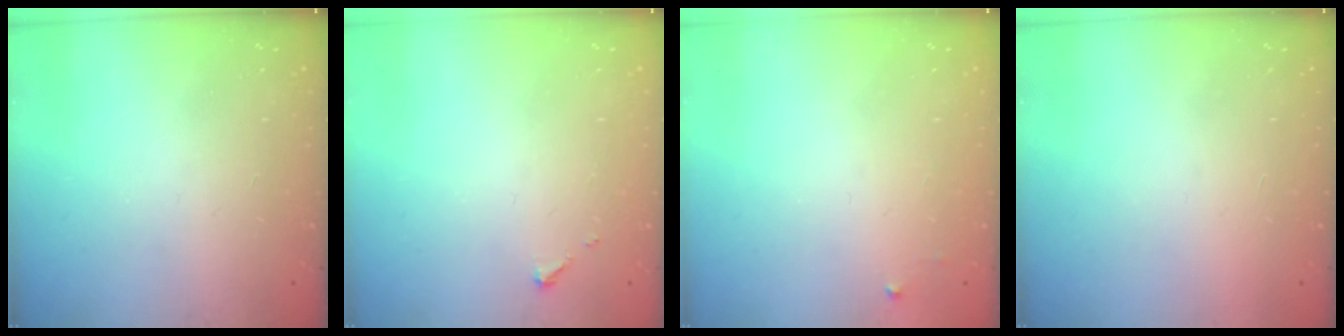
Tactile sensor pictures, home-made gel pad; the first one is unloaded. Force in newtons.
{"total": 2.6, "press": 2.6, "slide": 0.3}
{"total": 2.5, "press": 2.5, "slide": 0.4}
{"total": 1.5, "press": 1.5, "slide": 0.1}